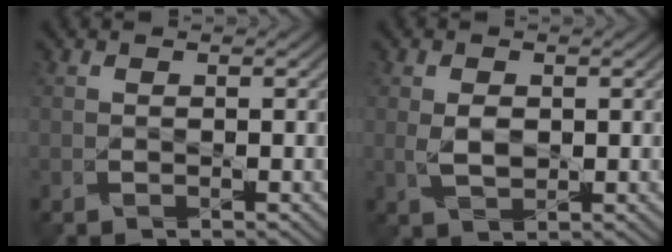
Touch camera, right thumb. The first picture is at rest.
{"total": 2.4, "force": [0.4, 1.4, 1.9], "torque": [-0.053, -0.001, 0.005]}